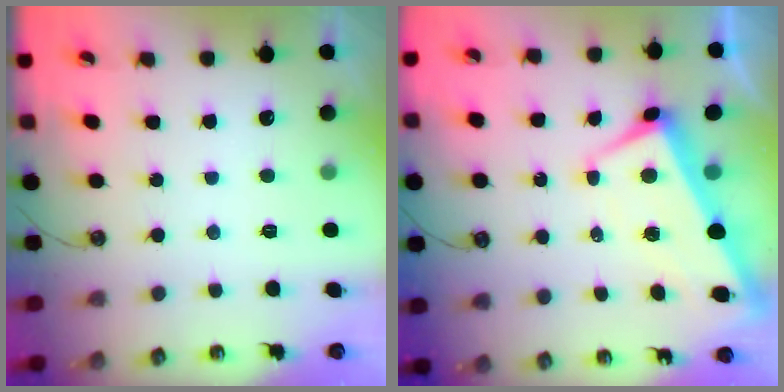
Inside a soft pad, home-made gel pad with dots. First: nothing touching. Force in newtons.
{"total": 1.1, "press": 0.2, "slide": 1.1}